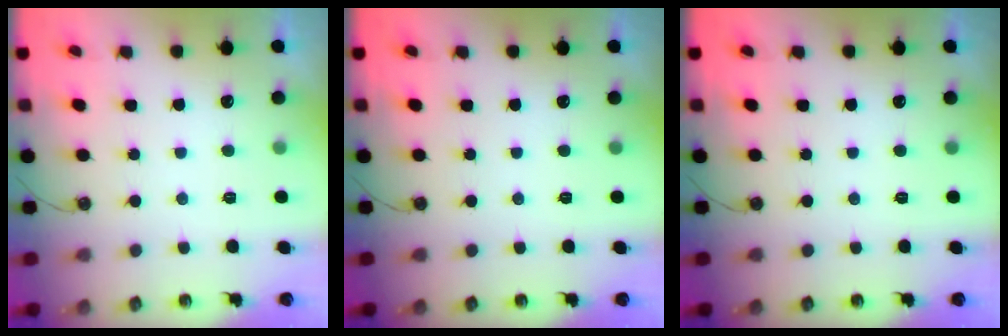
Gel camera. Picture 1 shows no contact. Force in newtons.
{"total": 0.0}
{"total": 0.0}